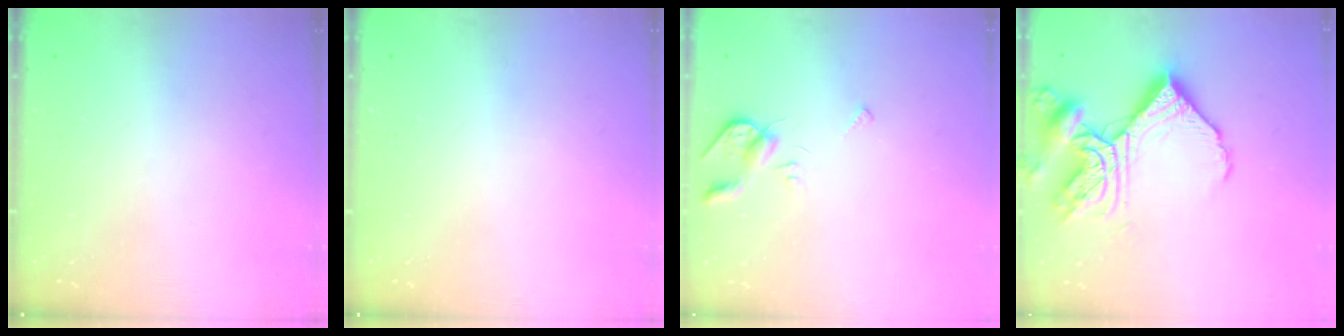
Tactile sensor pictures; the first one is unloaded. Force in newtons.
{"total": 0.0}
{"total": 5.5, "press": 5.4, "slide": 0.7}
{"total": 17.2, "press": 17.2, "slide": 1.5}